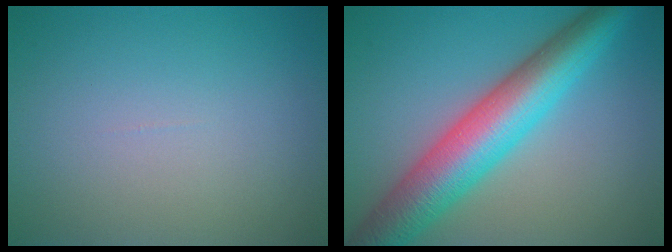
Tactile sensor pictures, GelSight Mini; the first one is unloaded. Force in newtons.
{"total": 9.2, "press": 9.2, "slide": 0.3}